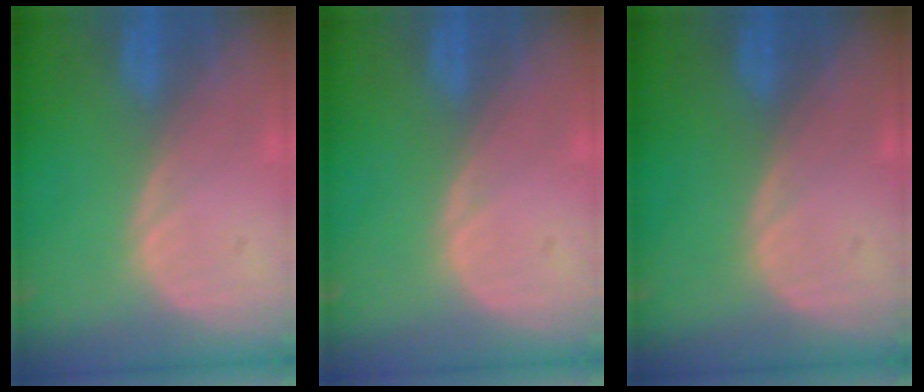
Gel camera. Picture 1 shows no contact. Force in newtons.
{"total": 0.5, "press": 0.1, "slide": 0.5}
{"total": 0.0}